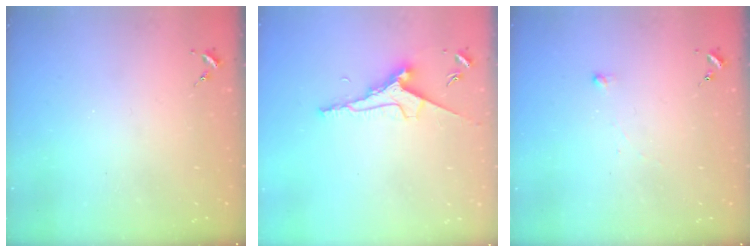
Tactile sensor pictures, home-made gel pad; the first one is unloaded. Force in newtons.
{"total": 9.0, "press": 9.0, "slide": 0.8}
{"total": 2.6, "press": 2.6, "slide": 0.6}